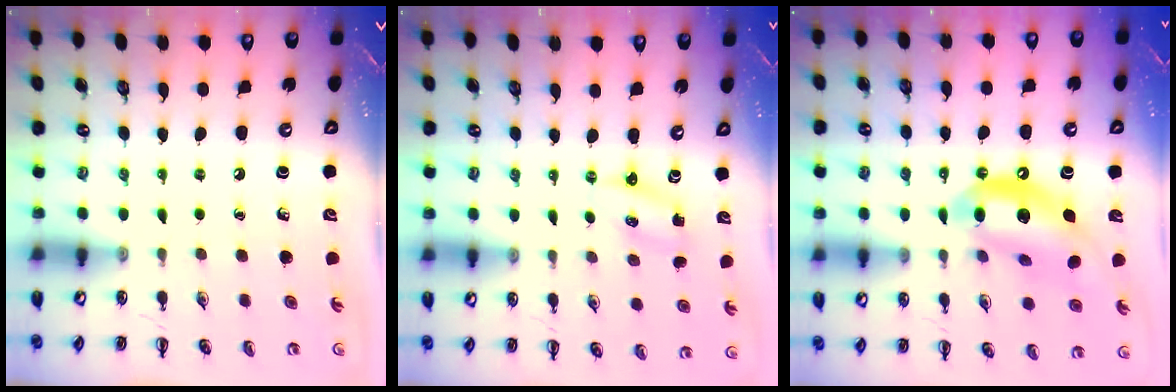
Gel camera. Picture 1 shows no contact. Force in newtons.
{"total": 2.4, "press": 2.3, "slide": 0.5}
{"total": 14.0, "press": 13.6, "slide": 3.6}